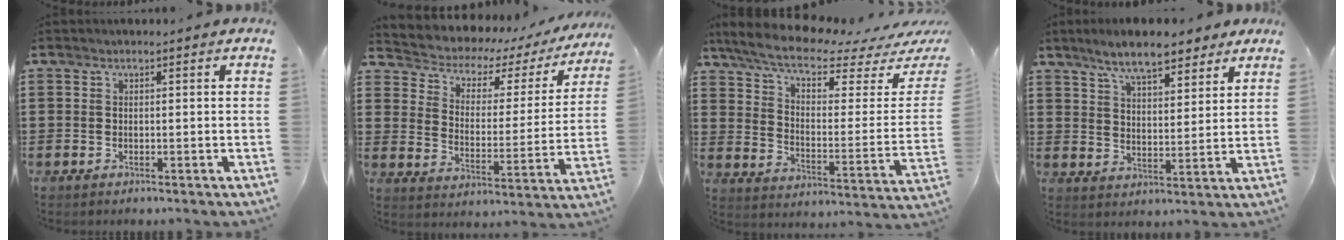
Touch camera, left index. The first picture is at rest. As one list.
[{"total": 3.6, "force": [2.8, 2.0, 1.1], "torque": [-0.045, -0.028, 0.037]}, {"total": 8.5, "force": [6.6, 1.8, 4.9], "torque": [-0.116, -0.046, 0.113]}, {"total": 7.4, "force": [6.3, 1.7, 3.5], "torque": [-0.088, -0.008, 0.116]}]